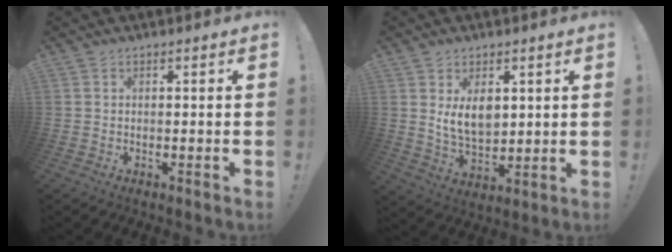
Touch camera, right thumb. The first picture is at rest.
{"total": 9.3, "force": [3.6, 6.2, 5.8], "torque": [-0.096, -0.014, 0.068]}